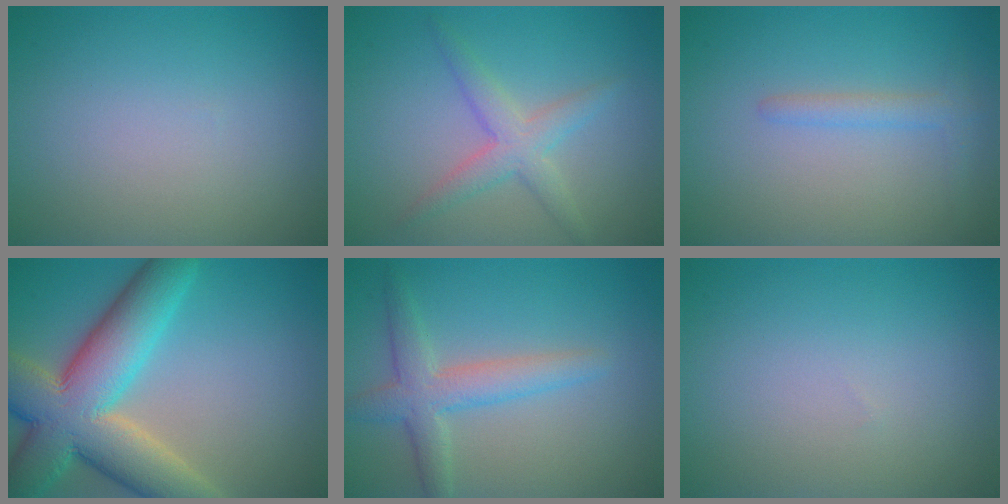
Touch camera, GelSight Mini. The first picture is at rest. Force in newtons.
{"total": 3.0, "press": 3.0, "slide": 0.2}
{"total": 1.6, "press": 1.6, "slide": 0.1}
{"total": 11.9, "press": 11.9, "slide": 0.9}
{"total": 3.7, "press": 3.7, "slide": 0.1}
{"total": 0.0}